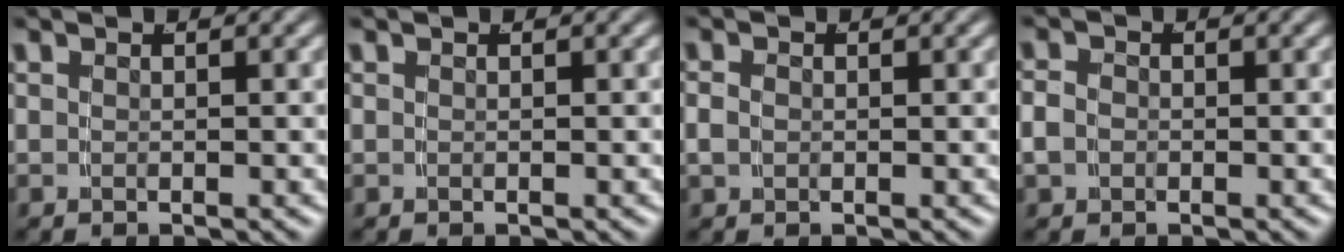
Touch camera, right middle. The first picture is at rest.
{"total": 0.0}
{"total": 1.0, "force": [-0.3, 0.7, 0.7], "torque": [-0.020, -0.006, 0.000]}
{"total": 1.8, "force": [-0.5, 1.5, 0.9], "torque": [-0.028, -0.008, -0.005]}